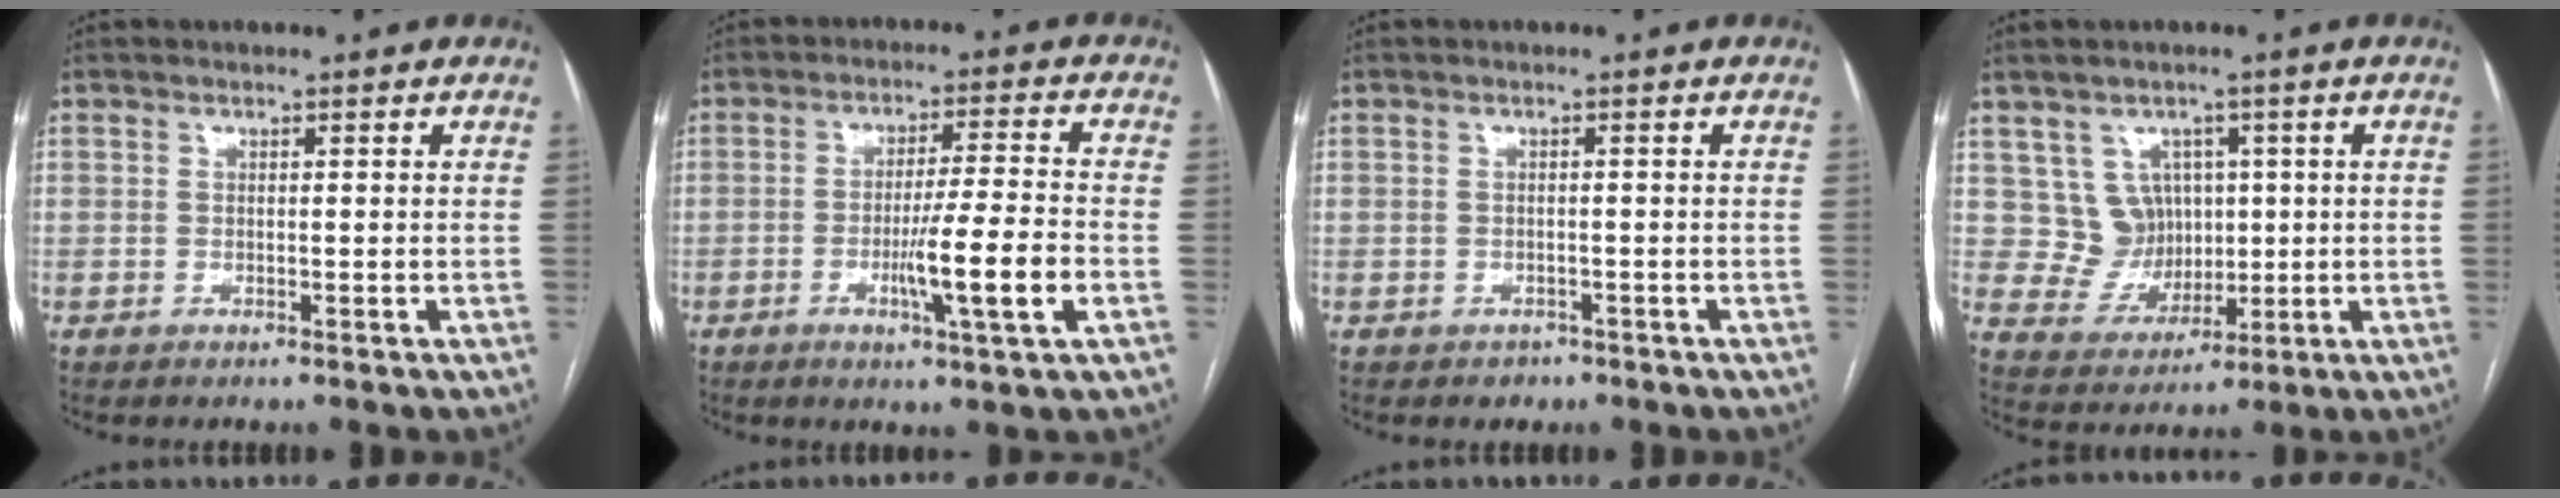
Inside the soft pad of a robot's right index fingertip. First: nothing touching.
{"total": 9.6, "force": [-2.9, -0.6, 9.1], "torque": [-0.153, -0.013, -0.051]}
{"total": 1.5, "force": [-1.0, 1.1, 0.3], "torque": [-0.009, 0.002, -0.010]}
{"total": 6.7, "force": [2.1, 6.2, 1.7], "torque": [-0.029, 0.020, 0.053]}